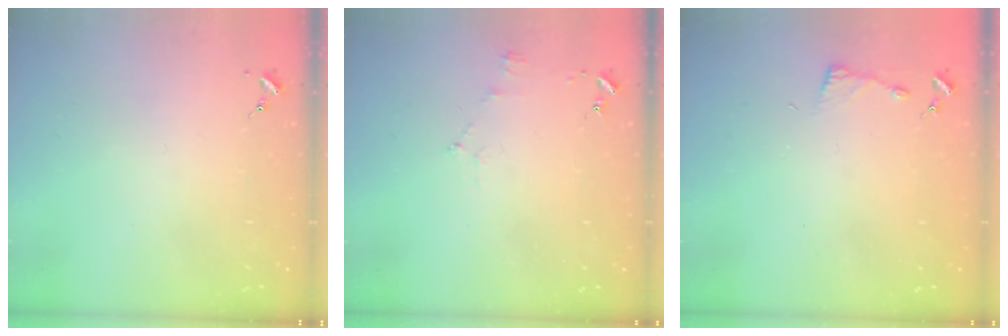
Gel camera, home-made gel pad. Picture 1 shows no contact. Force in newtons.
{"total": 3.9, "press": 3.9, "slide": 0.5}
{"total": 2.9, "press": 2.9, "slide": 0.4}